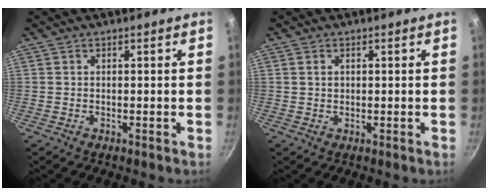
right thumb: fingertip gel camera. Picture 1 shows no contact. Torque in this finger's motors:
{"motor_torque": [0.03, 0.04, -0.07, 0.01, -0.06]}